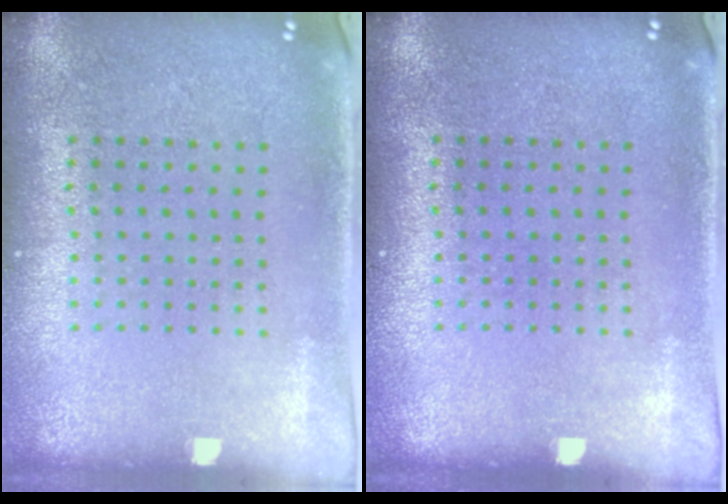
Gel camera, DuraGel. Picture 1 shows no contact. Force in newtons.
{"total": 0.0}